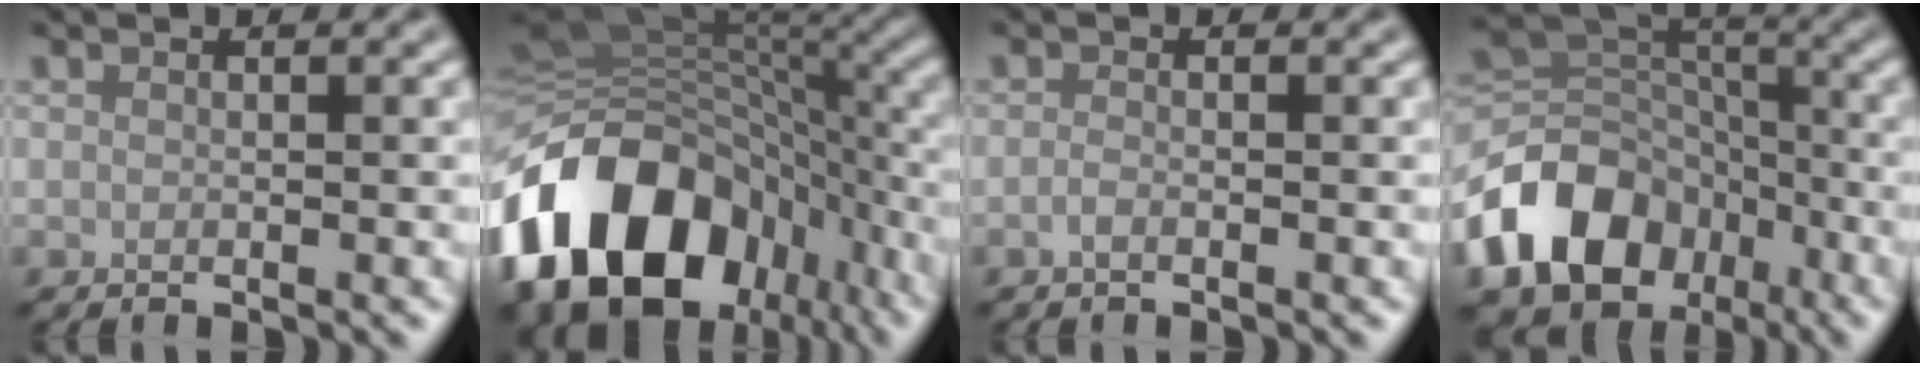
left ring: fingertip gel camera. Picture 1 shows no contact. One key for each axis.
{"total": 17.2, "fx": -7.2, "fy": 11.9, "fz": 10.1, "tx": -0.208, "ty": -0.018, "tz": -0.114}
{"total": 0.7, "fx": -0.4, "fy": 0.2, "fz": 0.5, "tx": -0.012, "ty": 0.000, "tz": -0.010}
{"total": 11.5, "fx": -5.7, "fy": 8.2, "fz": 5.7, "tx": -0.116, "ty": 0.000, "tz": -0.112}